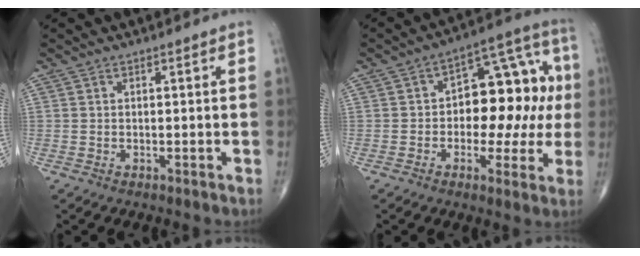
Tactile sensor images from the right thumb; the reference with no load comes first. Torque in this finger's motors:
{"motor_torque": [0.27, 0.48, 0.94, 0.15, 0.04]}